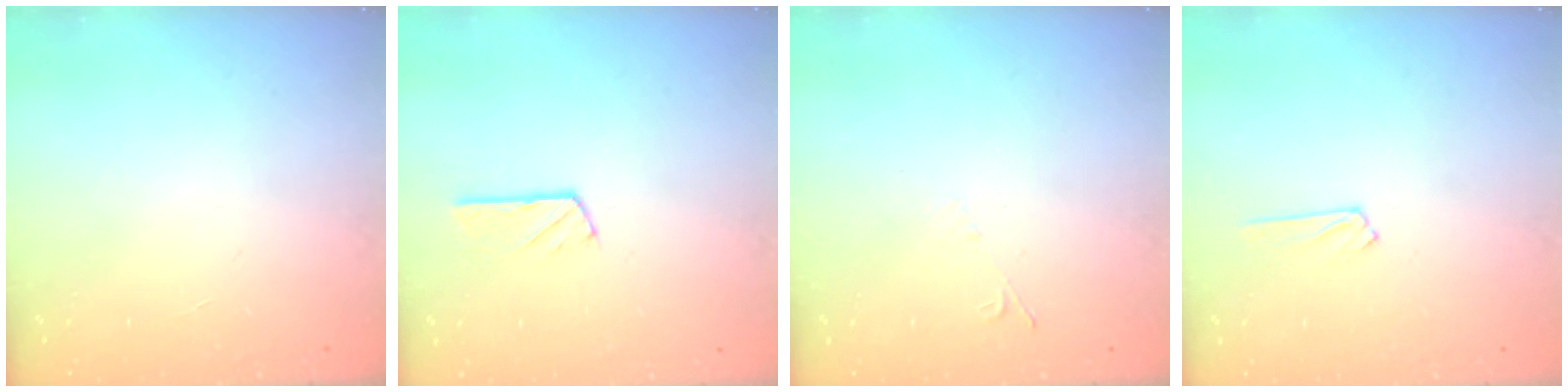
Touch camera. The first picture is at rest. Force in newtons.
{"total": 2.9, "press": 2.9, "slide": 0.2}
{"total": 2.9, "press": 2.8, "slide": 0.4}
{"total": 4.0, "press": 4.0, "slide": 0.6}